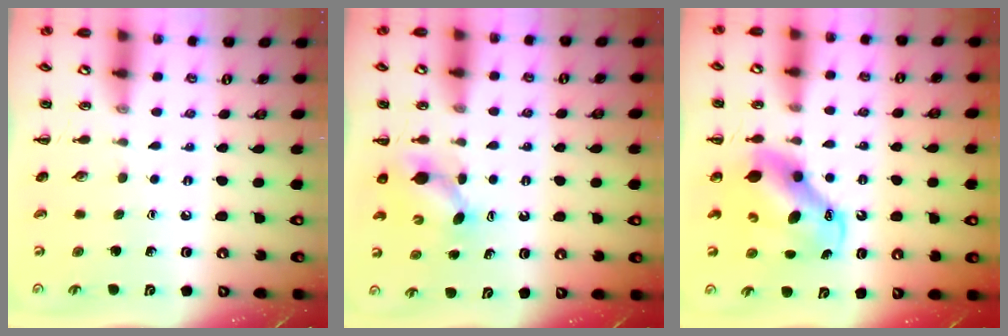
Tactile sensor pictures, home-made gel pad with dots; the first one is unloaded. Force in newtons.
{"total": 4.3, "press": 4.2, "slide": 0.9}
{"total": 8.4, "press": 8.2, "slide": 2.1}